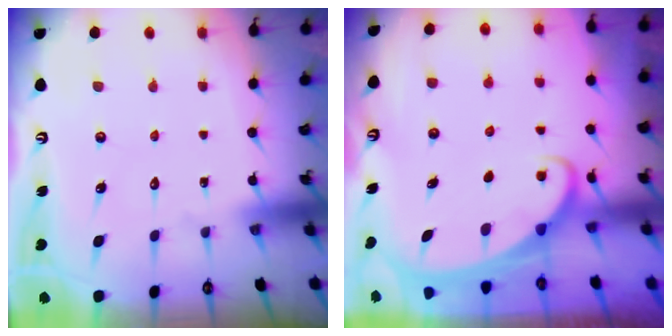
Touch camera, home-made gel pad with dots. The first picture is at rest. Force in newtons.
{"total": 2.3, "press": 2.3, "slide": 0.3}